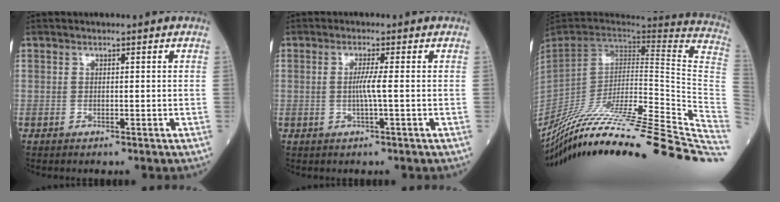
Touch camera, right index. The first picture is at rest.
{"total": 2.5, "force": [-0.2, -0.6, 2.4], "torque": [-0.048, -0.002, -0.006]}
{"total": 41.0, "force": [-33.4, -1.5, 23.8], "torque": [-0.209, -0.083, -0.485]}